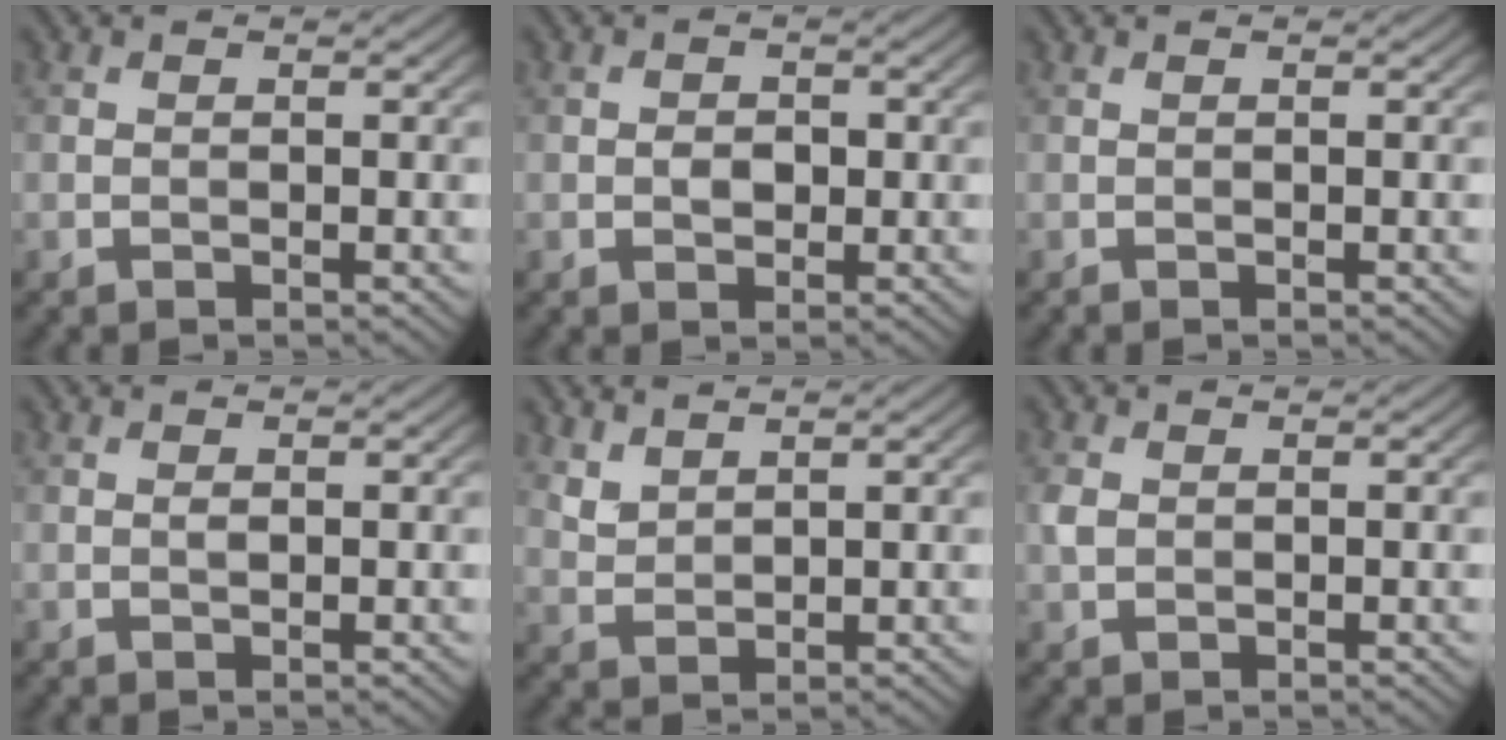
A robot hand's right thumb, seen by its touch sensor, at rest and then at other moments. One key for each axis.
{"total": 1.8, "fx": -0.2, "fy": 1.4, "fz": 1.1, "tx": -0.023, "ty": -0.006, "tz": -0.006}
{"total": 0.0}
{"total": 0.6, "fx": 0.1, "fy": 0.3, "fz": 0.5, "tx": -0.011, "ty": -0.001, "tz": 0.002}
{"total": 2.8, "fx": 2.3, "fy": 1.0, "fz": 1.1, "tx": -0.033, "ty": -0.003, "tz": 0.056}
{"total": 1.6, "fx": 0.2, "fy": 1.2, "fz": 1.0, "tx": -0.029, "ty": 0.002, "tz": 0.005}